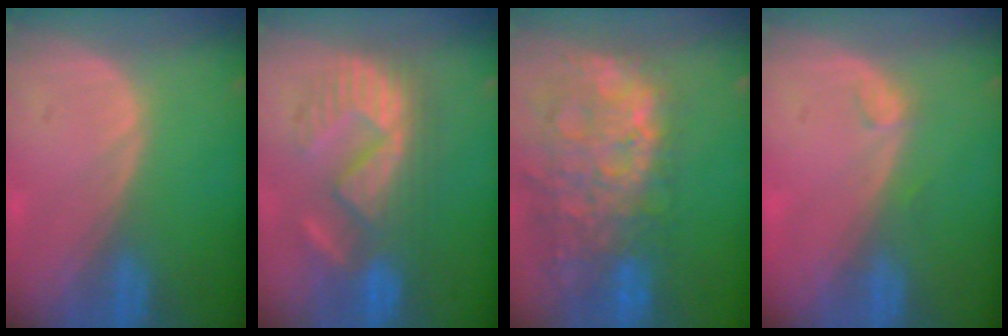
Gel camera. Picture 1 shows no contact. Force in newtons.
{"total": 9.7, "press": 9.7, "slide": 0.3}
{"total": 14.3, "press": 11.6, "slide": 8.3}
{"total": 1.3, "press": 1.1, "slide": 0.5}